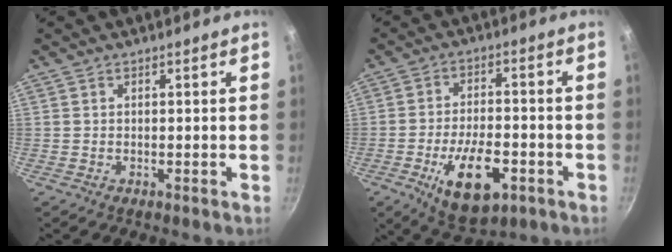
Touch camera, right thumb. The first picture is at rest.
{"total": 13.6, "force": [-5.2, 6.5, 10.7], "torque": [-0.161, 0.017, -0.077]}